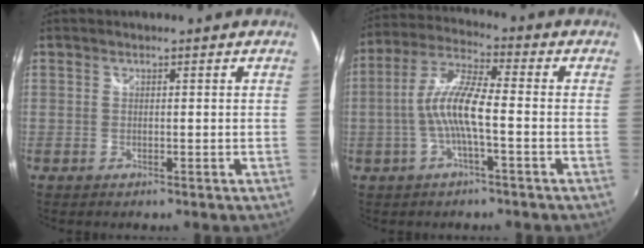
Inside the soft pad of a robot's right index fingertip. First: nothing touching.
{"total": 9.4, "force": [-1.9, 1.4, 9.1], "torque": [-0.195, 0.010, -0.036]}